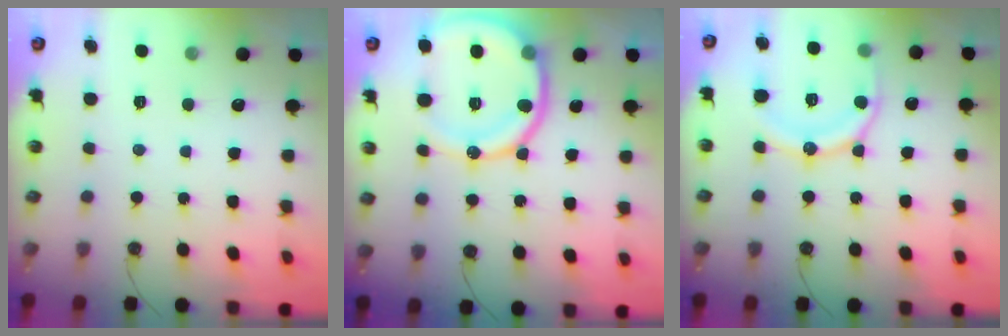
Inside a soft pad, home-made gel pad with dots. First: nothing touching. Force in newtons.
{"total": 17.4, "press": 17.3, "slide": 2.2}
{"total": 13.5, "press": 13.4, "slide": 1.5}